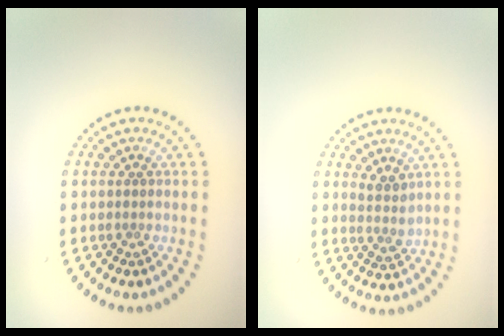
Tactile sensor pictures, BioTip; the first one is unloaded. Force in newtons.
{"total": 1.8, "press": 1.4, "slide": 1.1}